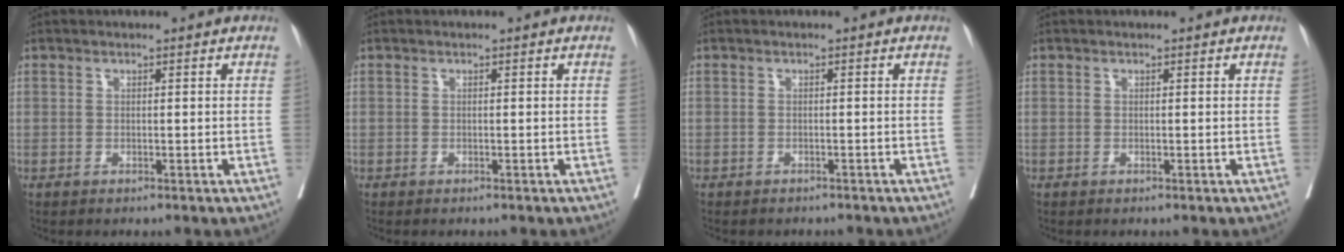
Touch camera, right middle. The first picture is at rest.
{"total": 0.0}
{"total": 4.0, "force": [-3.6, 1.4, 1.2], "torque": [-0.013, -0.001, -0.045]}
{"total": 0.0}